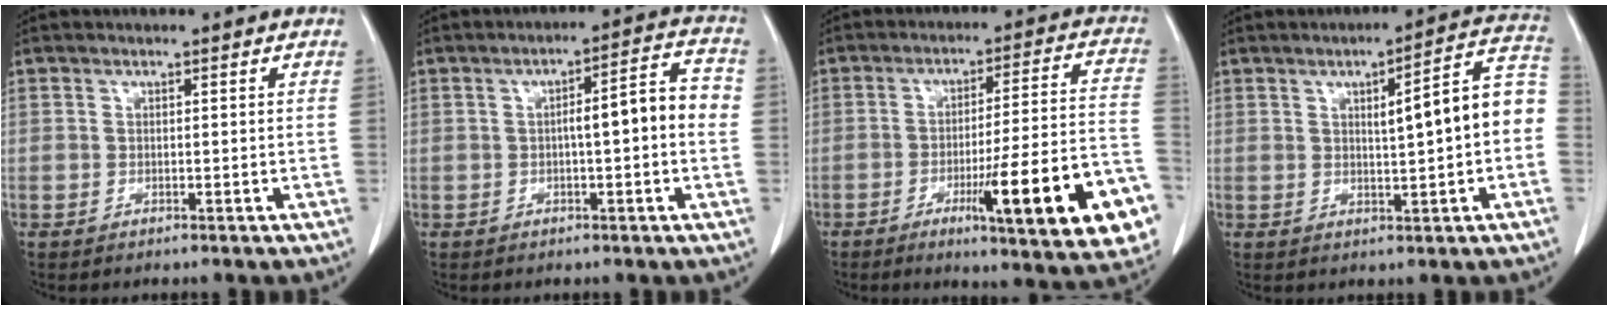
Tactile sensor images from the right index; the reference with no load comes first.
{"total": 7.8, "force": [-0.2, 1.1, 7.7], "torque": [-0.104, 0.029, -0.007]}
{"total": 19.6, "force": [-7.8, 1.7, 17.9], "torque": [-0.188, 0.001, -0.102]}
{"total": 10.1, "force": [0.2, 1.3, 10.1], "torque": [-0.125, 0.030, 0.002]}